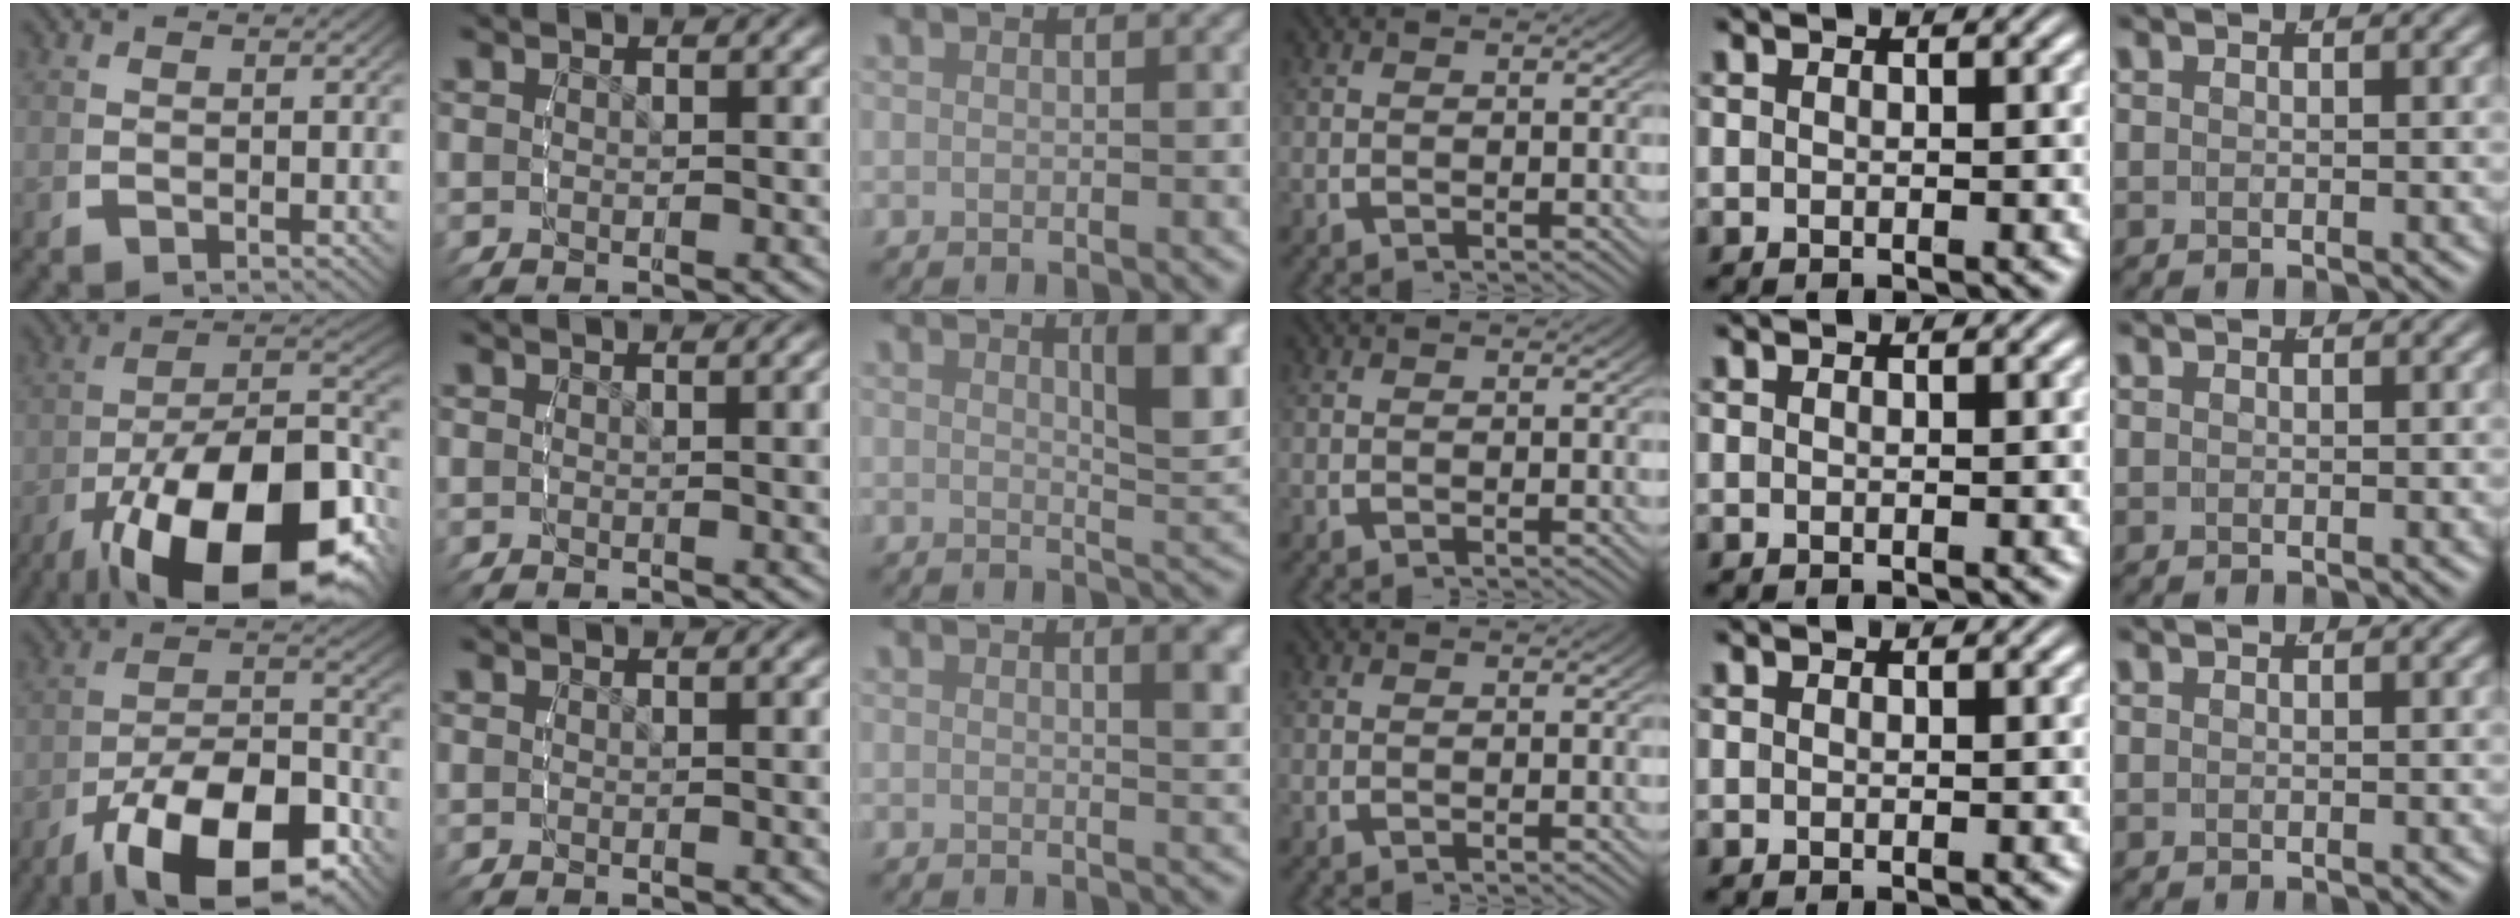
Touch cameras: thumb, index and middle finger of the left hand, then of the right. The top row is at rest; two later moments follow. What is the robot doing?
{"motion": "lift_and_place", "object": "screwdriver"}